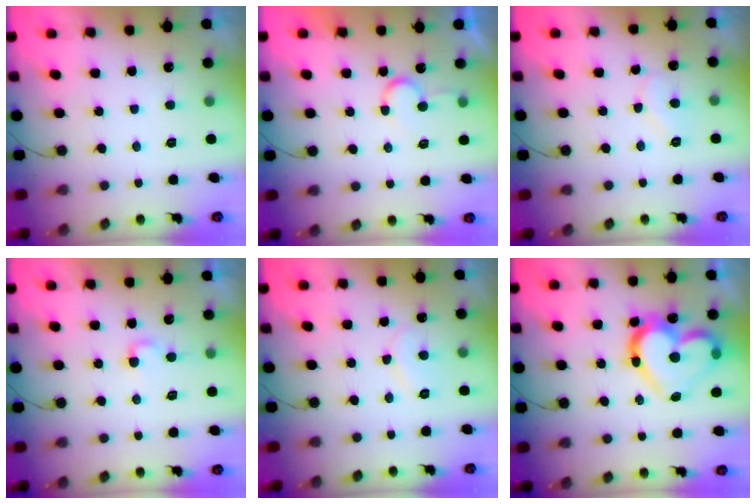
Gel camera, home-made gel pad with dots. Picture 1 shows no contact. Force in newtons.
{"total": 6.4, "press": 6.4, "slide": 0.6}
{"total": 5.9, "press": 5.9, "slide": 0.6}
{"total": 3.8, "press": 3.8, "slide": 0.4}
{"total": 7.0, "press": 7.0, "slide": 0.5}
{"total": 19.0, "press": 19.0, "slide": 1.6}